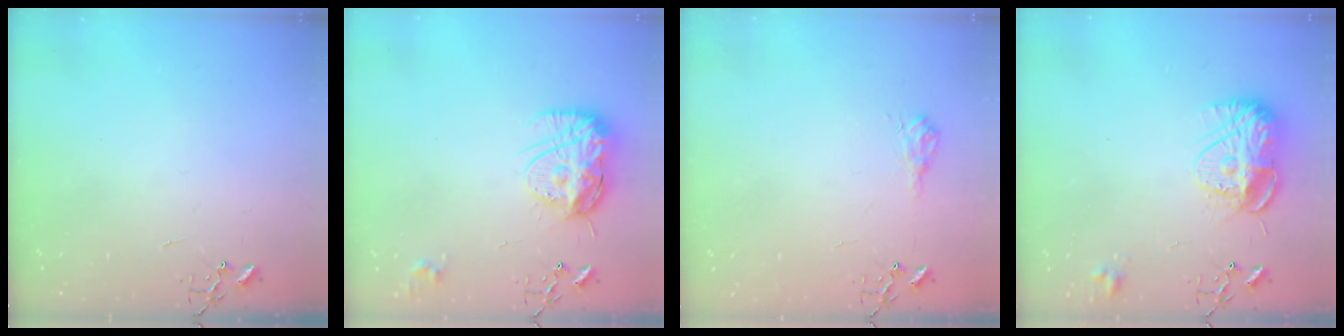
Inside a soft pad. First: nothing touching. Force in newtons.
{"total": 14.9, "press": 14.8, "slide": 1.2}
{"total": 8.5, "press": 8.5, "slide": 0.8}
{"total": 12.6, "press": 12.6, "slide": 1.1}